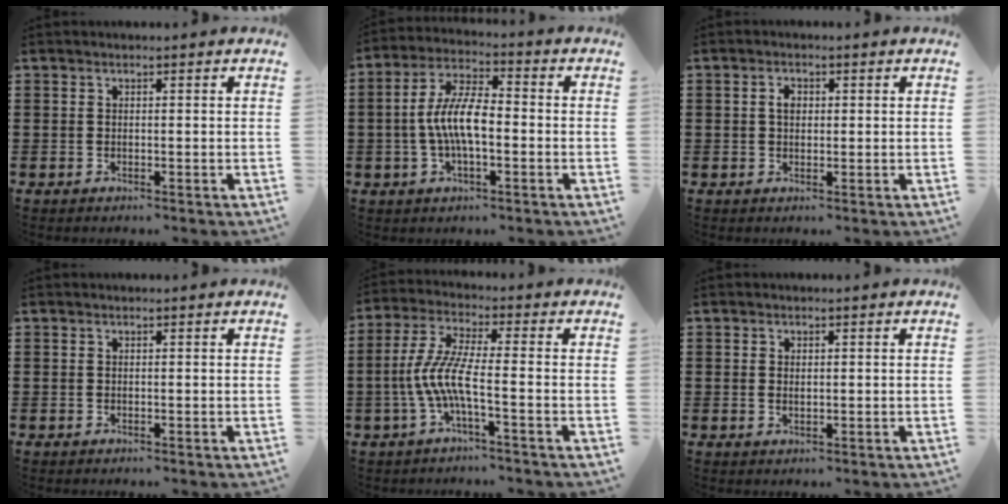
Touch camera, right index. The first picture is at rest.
{"total": 8.4, "force": [-1.2, 3.2, 7.7], "torque": [-0.169, -0.002, -0.029]}
{"total": 2.2, "force": [0.3, 1.5, 1.6], "torque": [-0.035, 0.010, 0.004]}
{"total": 0.0}
{"total": 7.5, "force": [-2.5, 1.2, 7.0], "torque": [-0.170, -0.017, -0.057]}
{"total": 0.9, "force": [0.1, 0.6, 0.7], "torque": [-0.014, 0.005, 0.002]}